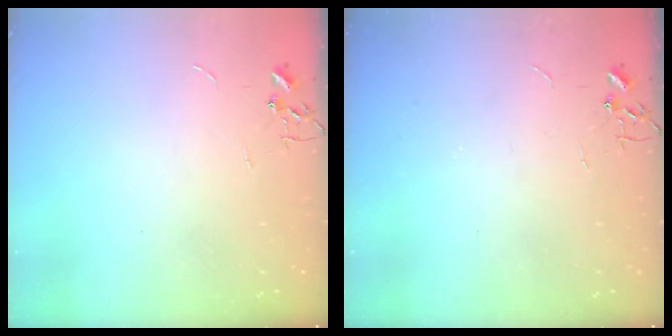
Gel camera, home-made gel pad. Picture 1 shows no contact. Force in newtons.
{"total": 0.0}